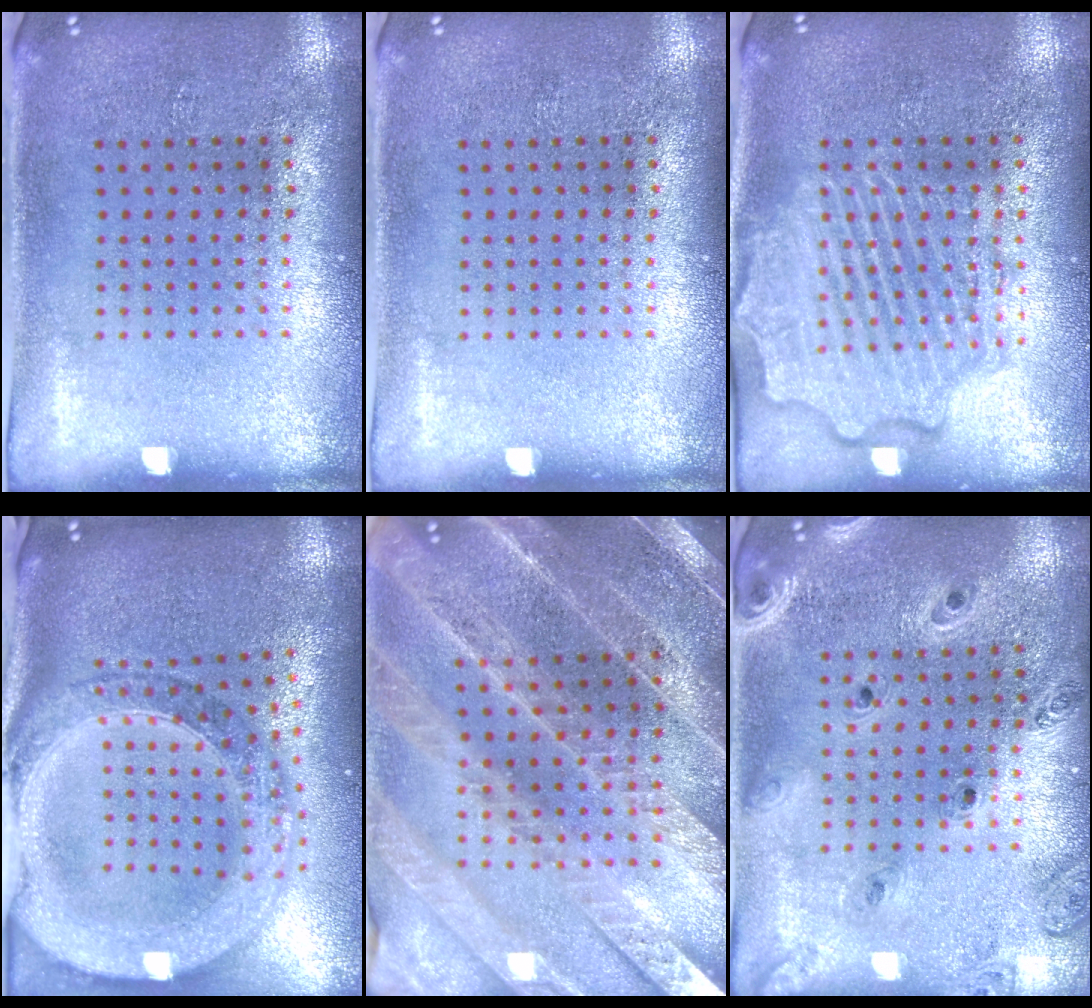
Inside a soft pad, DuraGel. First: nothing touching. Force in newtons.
{"total": 0.0}
{"total": 4.3, "press": 4.3, "slide": 0.5}
{"total": 2.8, "press": 2.4, "slide": 1.4}
{"total": 3.2, "press": 3.1, "slide": 0.8}
{"total": 1.3, "press": 1.3, "slide": 0.1}